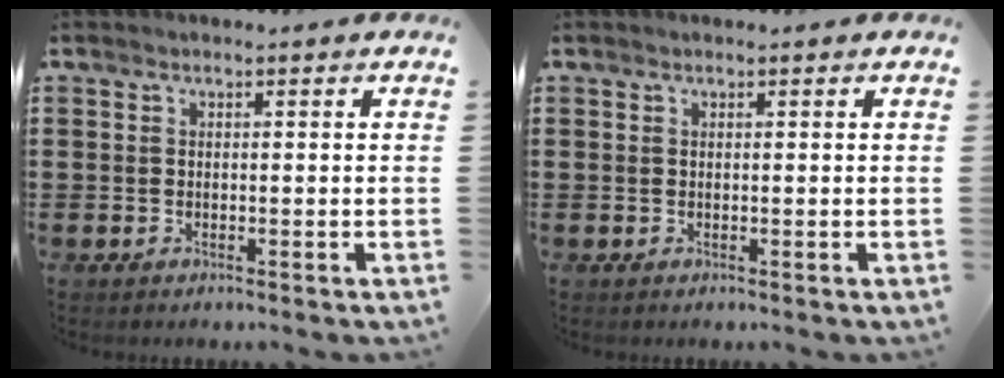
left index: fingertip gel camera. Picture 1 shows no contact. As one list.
[{"total": 0.0}]